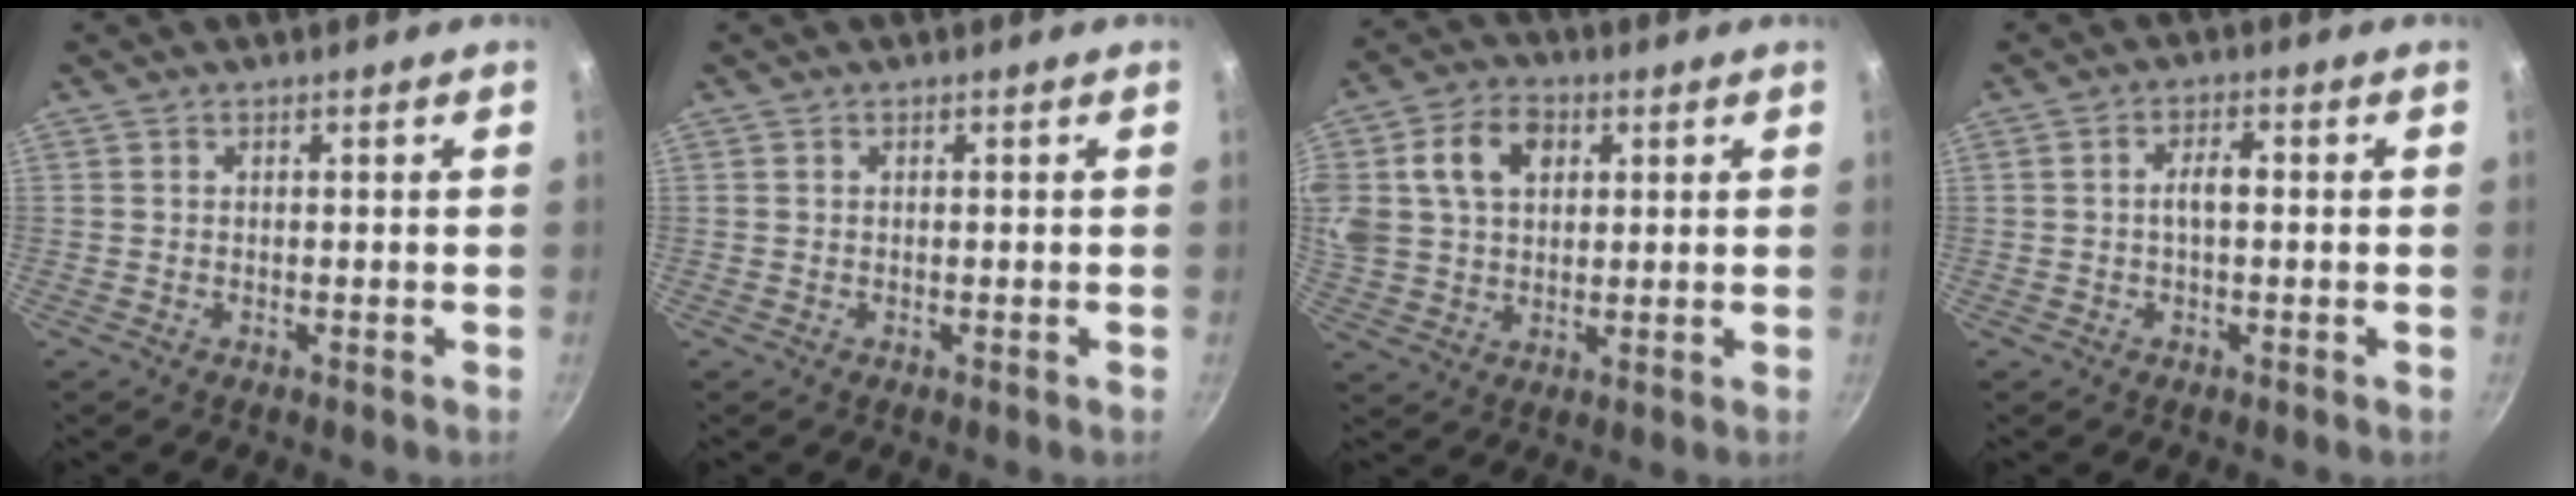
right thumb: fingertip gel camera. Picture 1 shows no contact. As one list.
[{"total": 0.0}, {"total": 16.5, "force": [4.8, 12.3, 10.0], "torque": [-0.202, 0.022, 0.085]}, {"total": 3.4, "force": [0.0, 1.5, 3.0], "torque": [-0.052, 0.015, -0.003]}]